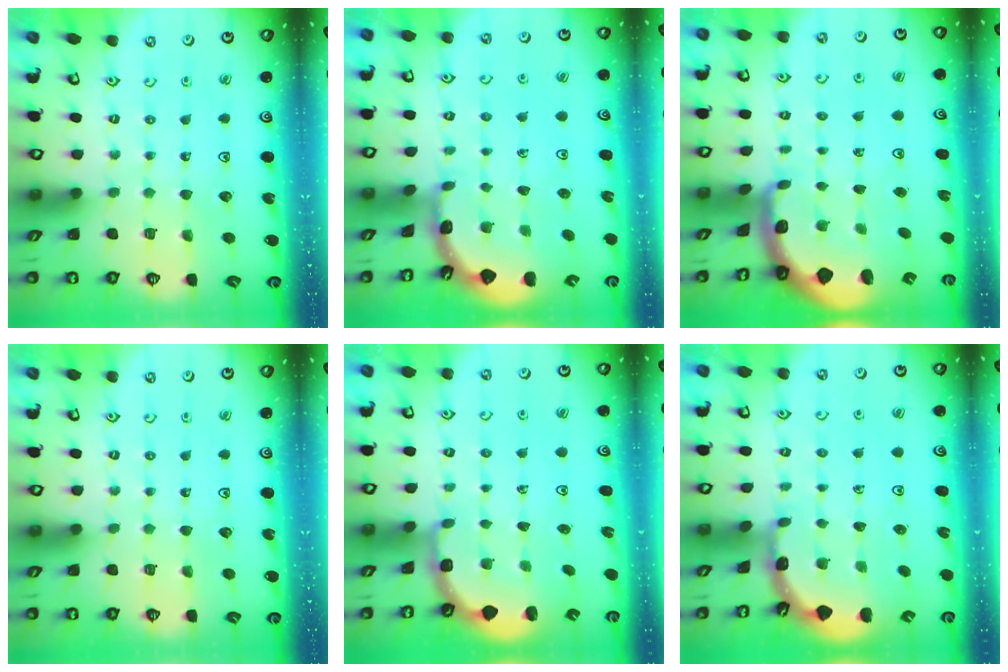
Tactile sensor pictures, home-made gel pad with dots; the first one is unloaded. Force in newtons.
{"total": 1.8, "press": 1.8, "slide": 0.2}
{"total": 1.9, "press": 1.8, "slide": 0.5}
{"total": 0.0}
{"total": 2.4, "press": 1.8, "slide": 1.7}
{"total": 1.6, "press": 1.6, "slide": 0.1}